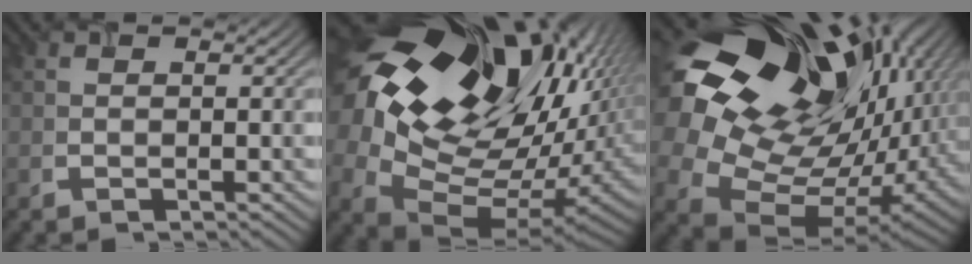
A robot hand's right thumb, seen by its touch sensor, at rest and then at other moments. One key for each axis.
{"total": 21.9, "fx": 6.5, "fy": 14.4, "fz": 15.1, "tx": -0.307, "ty": -0.018, "tz": 0.155}
{"total": 22.9, "fx": 7.7, "fy": 16.7, "fz": 13.6, "tx": -0.338, "ty": -0.004, "tz": 0.176}